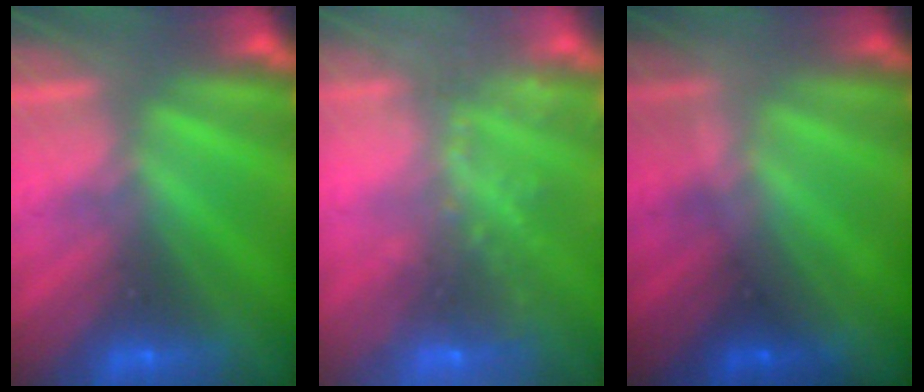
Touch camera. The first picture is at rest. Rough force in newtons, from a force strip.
{"total": 6.0}
{"total": 1.3}